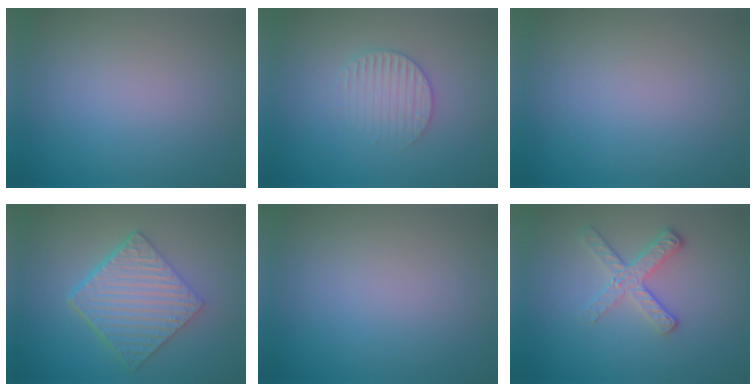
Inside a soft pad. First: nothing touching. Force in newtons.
{"total": 2.5, "press": 2.5, "slide": 0.4}
{"total": 0.0}
{"total": 6.5, "press": 4.5, "slide": 4.7}
{"total": 0.0}
{"total": 2.8, "press": 2.5, "slide": 1.3}